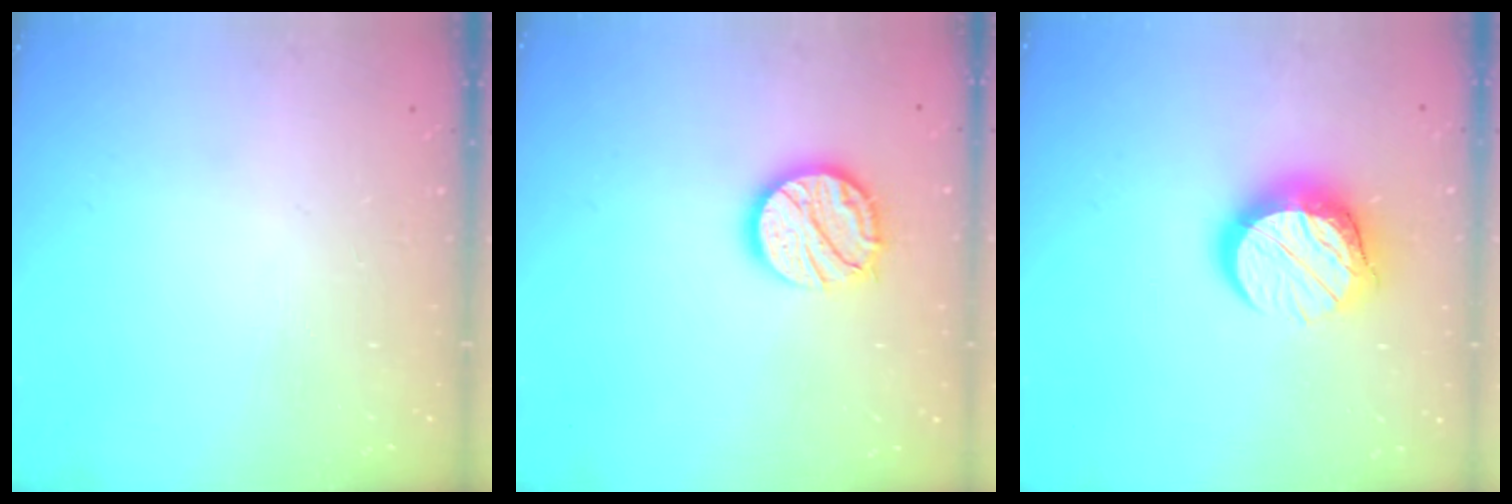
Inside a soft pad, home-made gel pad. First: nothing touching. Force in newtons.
{"total": 13.4, "press": 13.4, "slide": 0.9}
{"total": 12.4, "press": 12.3, "slide": 1.3}